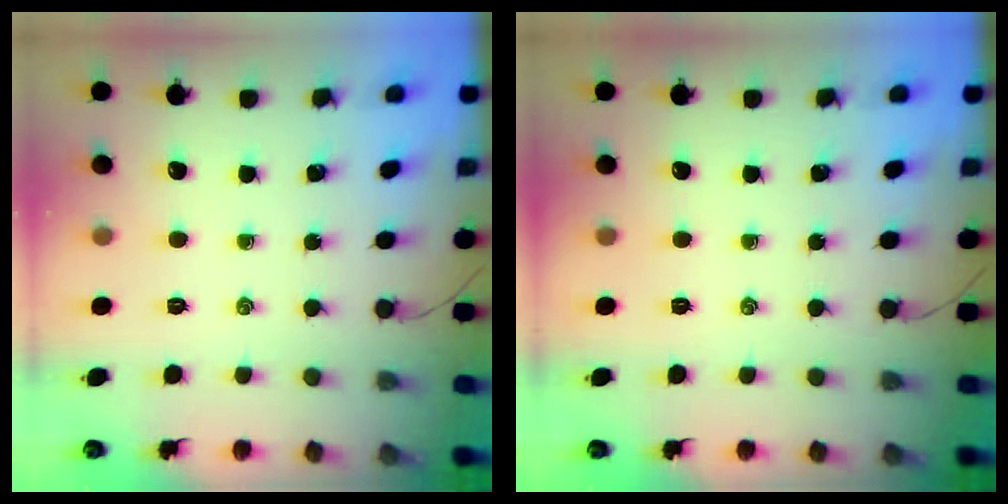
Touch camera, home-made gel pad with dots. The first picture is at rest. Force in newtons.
{"total": 0.0}